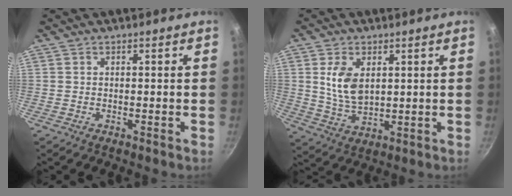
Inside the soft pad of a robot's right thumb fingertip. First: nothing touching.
{"total": 10.1, "force": [2.5, 6.4, 7.4], "torque": [-0.129, -0.022, 0.059]}